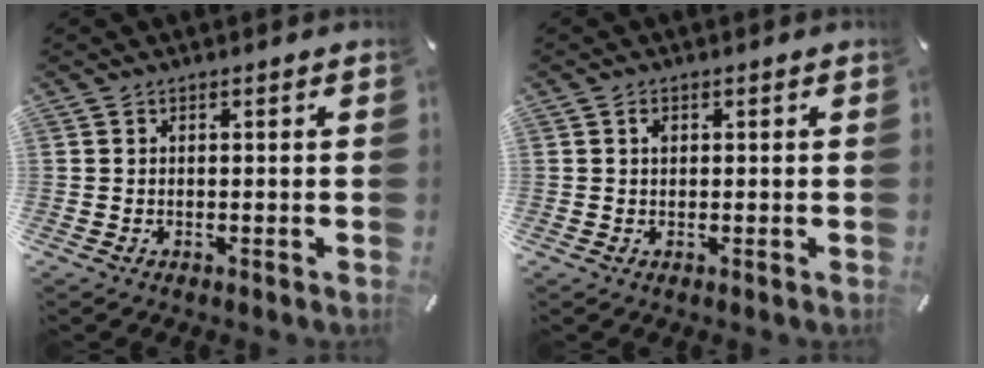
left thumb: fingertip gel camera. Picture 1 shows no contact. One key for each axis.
{"total": 1.1, "fx": 0.3, "fy": 0.8, "fz": 0.7, "tx": -0.015, "ty": 0.004, "tz": 0.004}